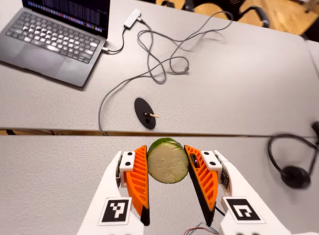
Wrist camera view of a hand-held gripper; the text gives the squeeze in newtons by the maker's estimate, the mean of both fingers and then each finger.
{"total": 8.6, "left": 8.8, "right": 8.4}